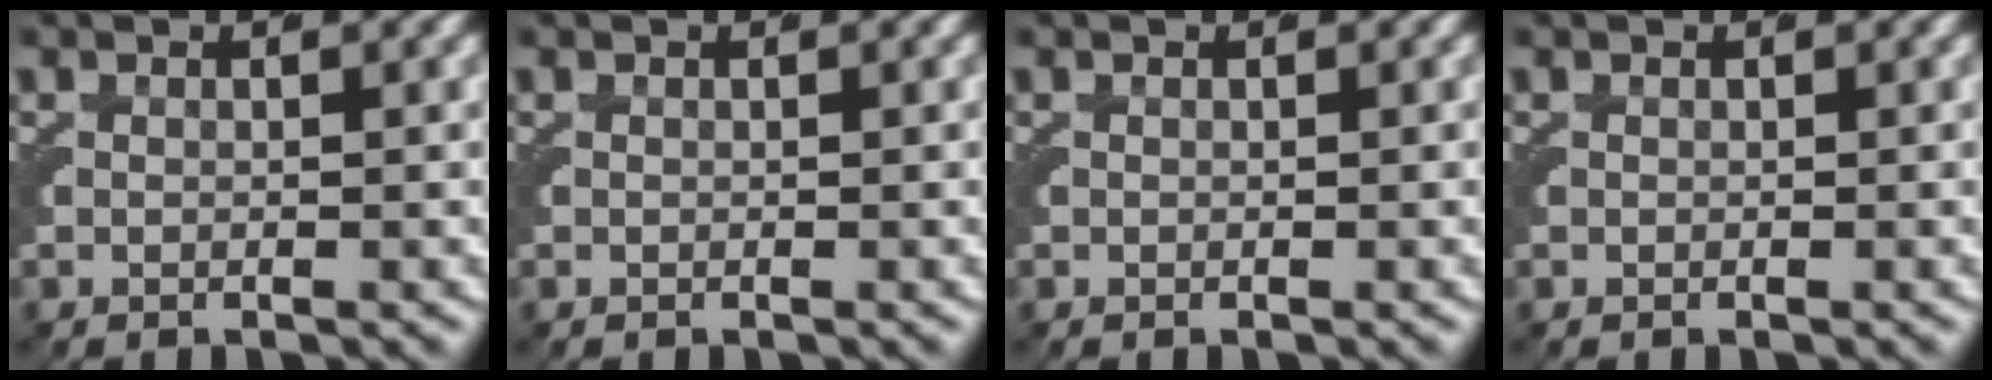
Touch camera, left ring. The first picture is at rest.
{"total": 0.0}
{"total": 0.0}
{"total": 0.0}